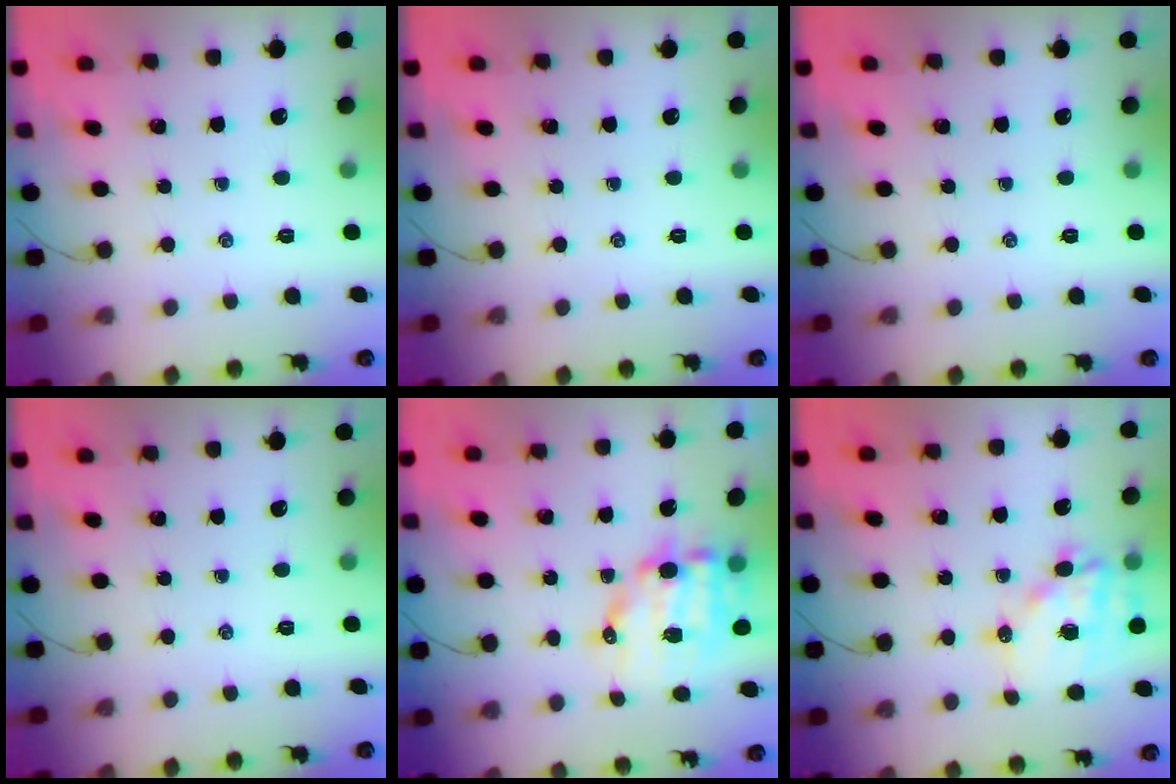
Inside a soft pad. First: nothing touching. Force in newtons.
{"total": 0.0}
{"total": 0.0}
{"total": 0.0}
{"total": 11.4, "press": 11.2, "slide": 2.3}
{"total": 14.3, "press": 13.9, "slide": 3.6}